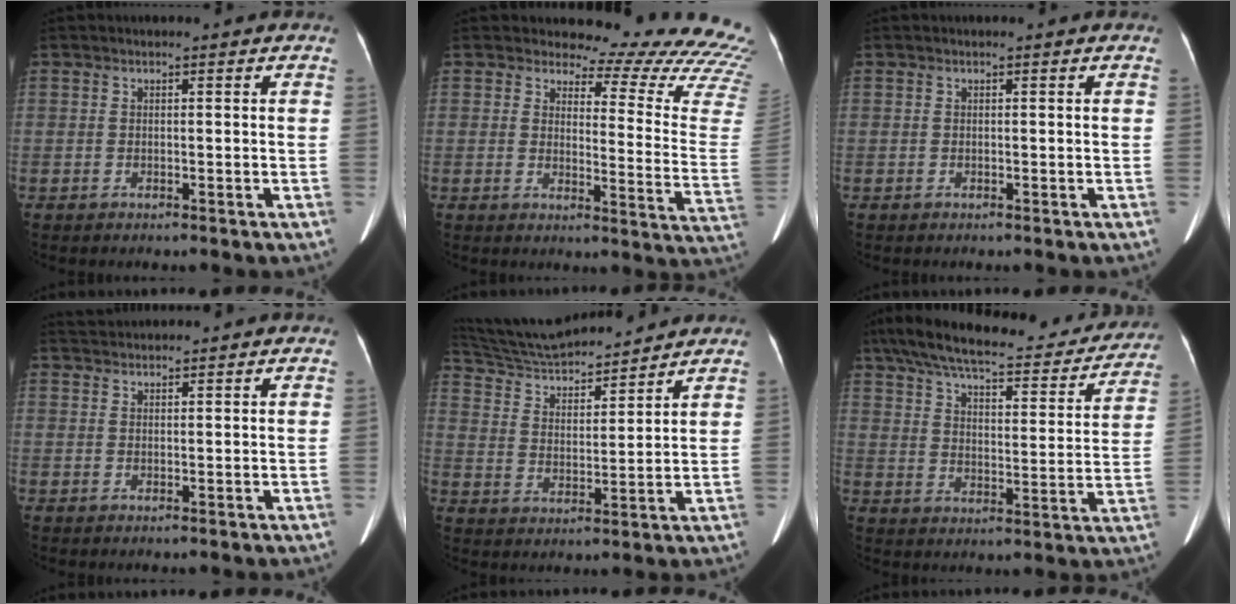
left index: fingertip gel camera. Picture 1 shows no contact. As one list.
[{"total": 18.3, "force": [18.0, 3.1, 1.6], "torque": [0.020, -0.158, 0.161]}, {"total": 0.0}, {"total": 3.8, "force": [3.7, 0.0, 0.7], "torque": [-0.011, 0.023, 0.065]}, {"total": 16.7, "force": [15.6, 1.8, 5.6], "torque": [-0.101, 0.015, 0.266]}, {"total": 26.6, "force": [22.5, 6.7, 12.5], "torque": [-0.201, -0.001, 0.296]}]